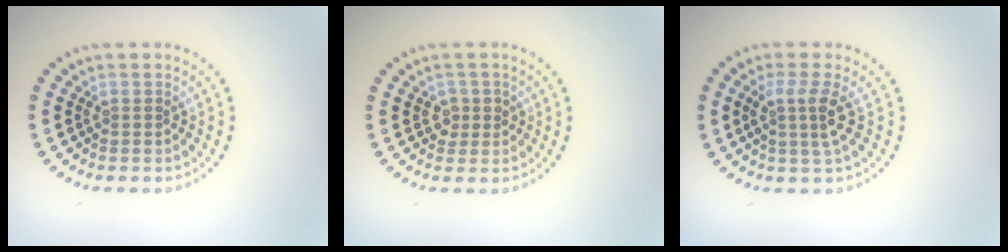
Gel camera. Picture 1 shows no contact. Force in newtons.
{"total": 1.5, "press": 1.4, "slide": 0.7}
{"total": 2.7, "press": 2.0, "slide": 1.8}